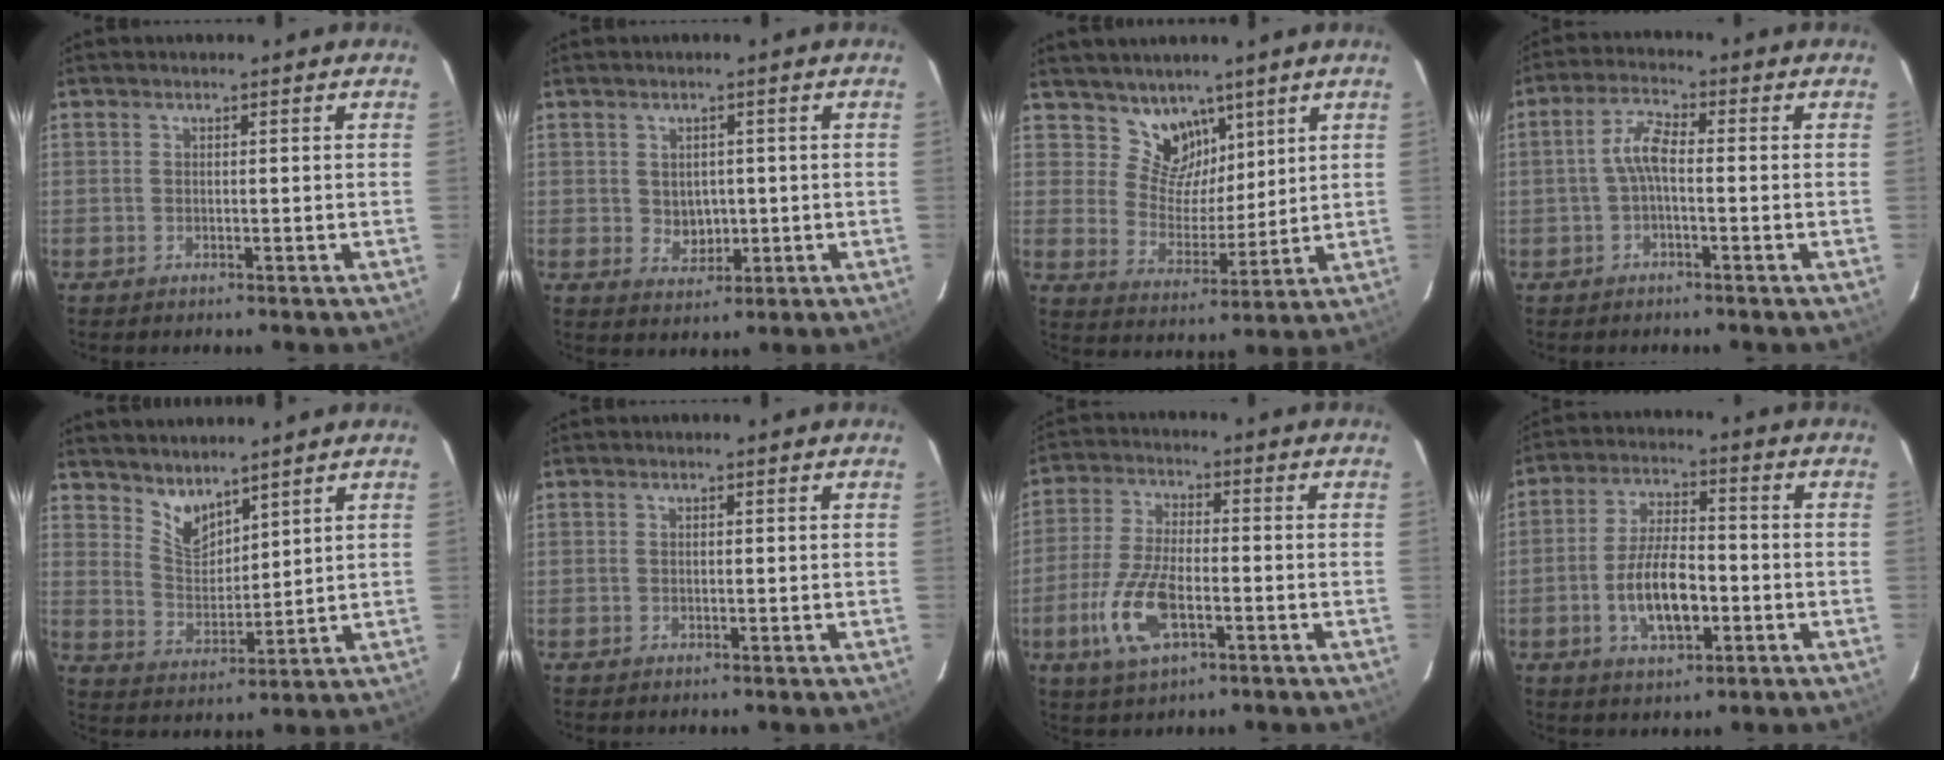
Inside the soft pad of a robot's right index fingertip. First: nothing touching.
{"total": 3.9, "force": [0.2, 3.4, 1.8], "torque": [-0.031, 0.003, 0.011]}
{"total": 6.6, "force": [5.4, 3.4, 1.7], "torque": [-0.021, 0.001, 0.109]}
{"total": 4.5, "force": [-0.9, 1.3, 4.2], "torque": [-0.094, 0.016, -0.021]}
{"total": 6.7, "force": [5.6, 2.7, 2.5], "torque": [-0.036, -0.002, 0.114]}
{"total": 0.5, "force": [0.1, 0.3, 0.4], "torque": [-0.009, 0.002, 0.001]}
{"total": 12.0, "force": [-4.4, 5.1, 10.0], "torque": [-0.219, -0.008, -0.081]}
{"total": 10.4, "force": [-3.0, 4.4, 9.0], "torque": [-0.179, 0.003, -0.048]}